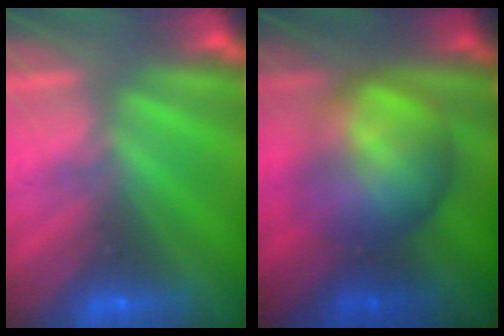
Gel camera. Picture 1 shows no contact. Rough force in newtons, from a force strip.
{"total": 7.8}